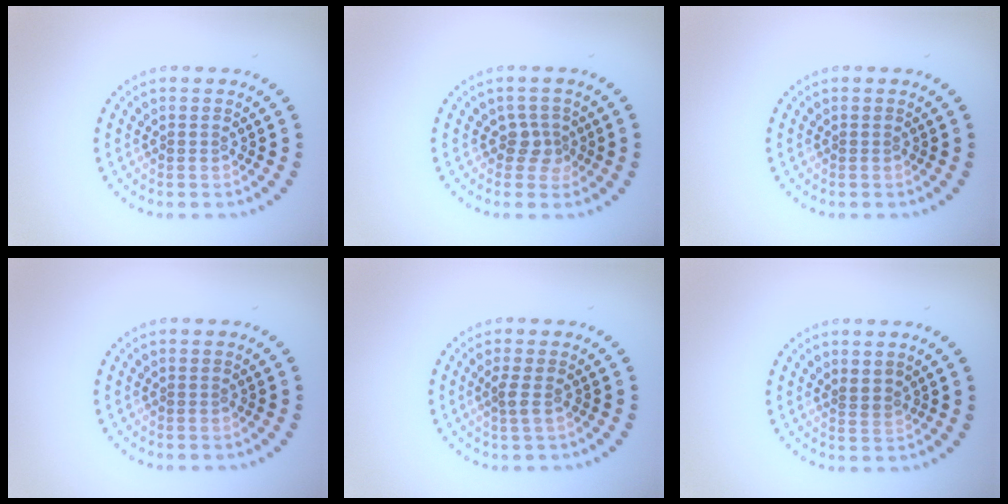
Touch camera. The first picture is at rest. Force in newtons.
{"total": 1.9, "press": 1.4, "slide": 1.4}
{"total": 0.0}
{"total": 0.0}
{"total": 1.3, "press": 1.0, "slide": 0.7}
{"total": 0.8, "press": 0.6, "slide": 0.5}